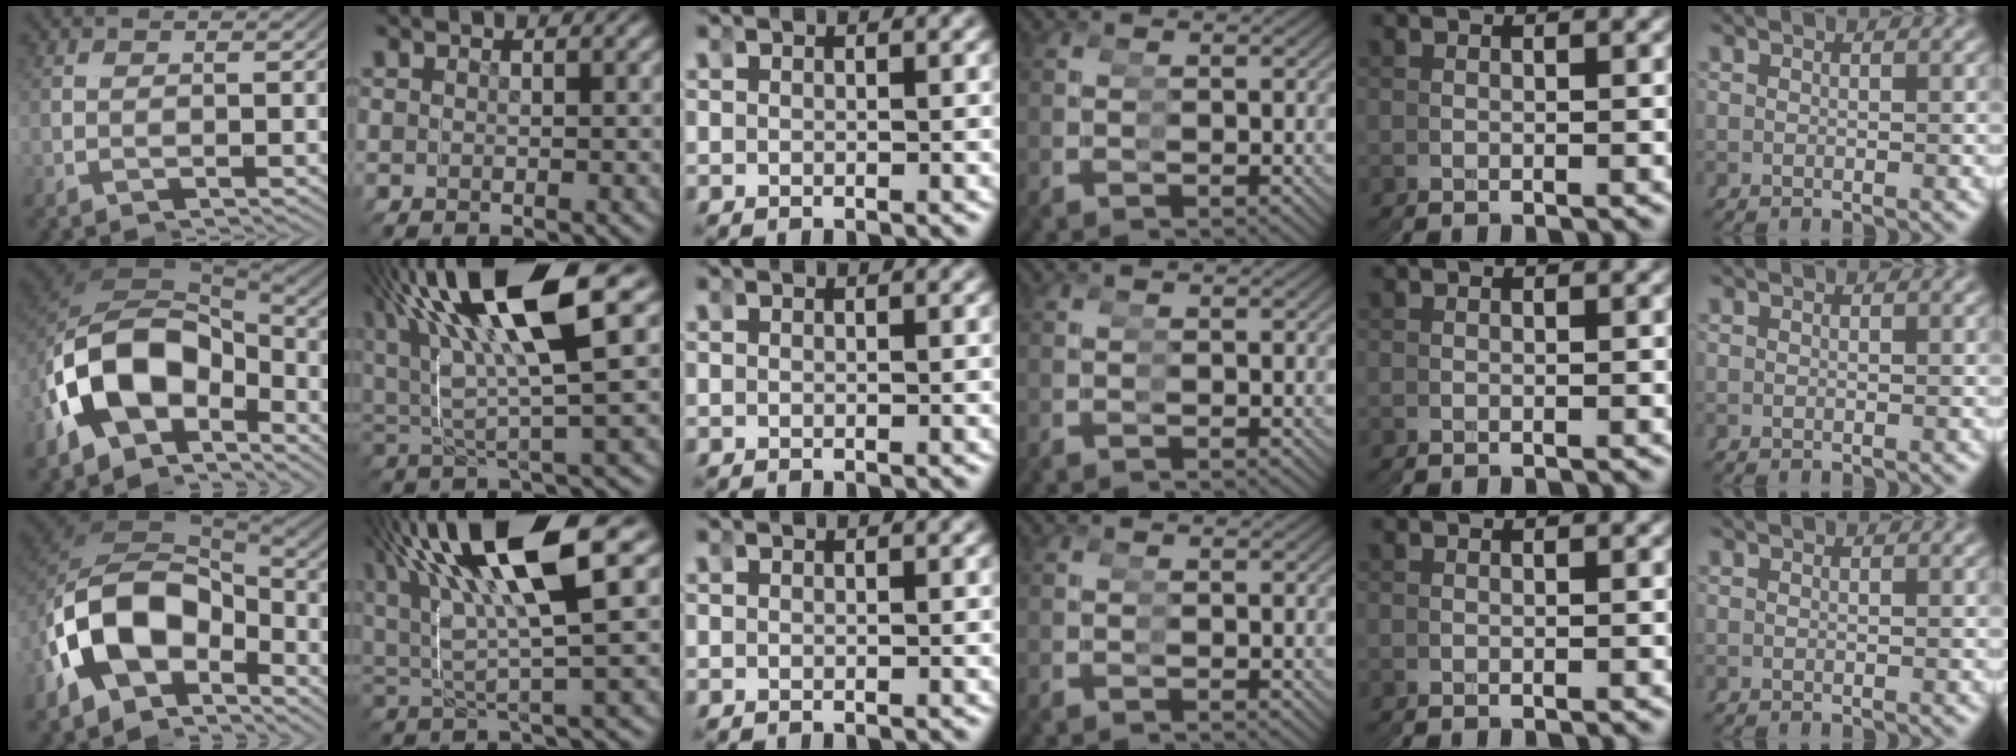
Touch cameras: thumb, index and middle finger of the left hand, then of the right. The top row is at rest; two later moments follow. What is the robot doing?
{"motion": "grasp_and_lifting", "object": "toy banana"}